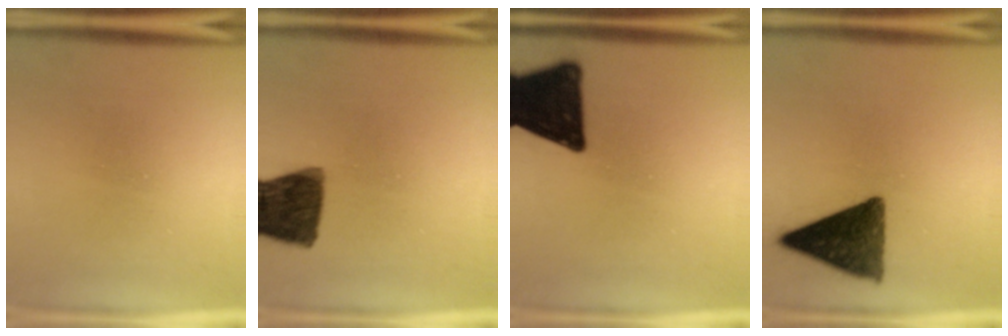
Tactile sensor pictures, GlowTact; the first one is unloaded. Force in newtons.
{"total": 13.0}
{"total": 19.6}
{"total": 12.6}